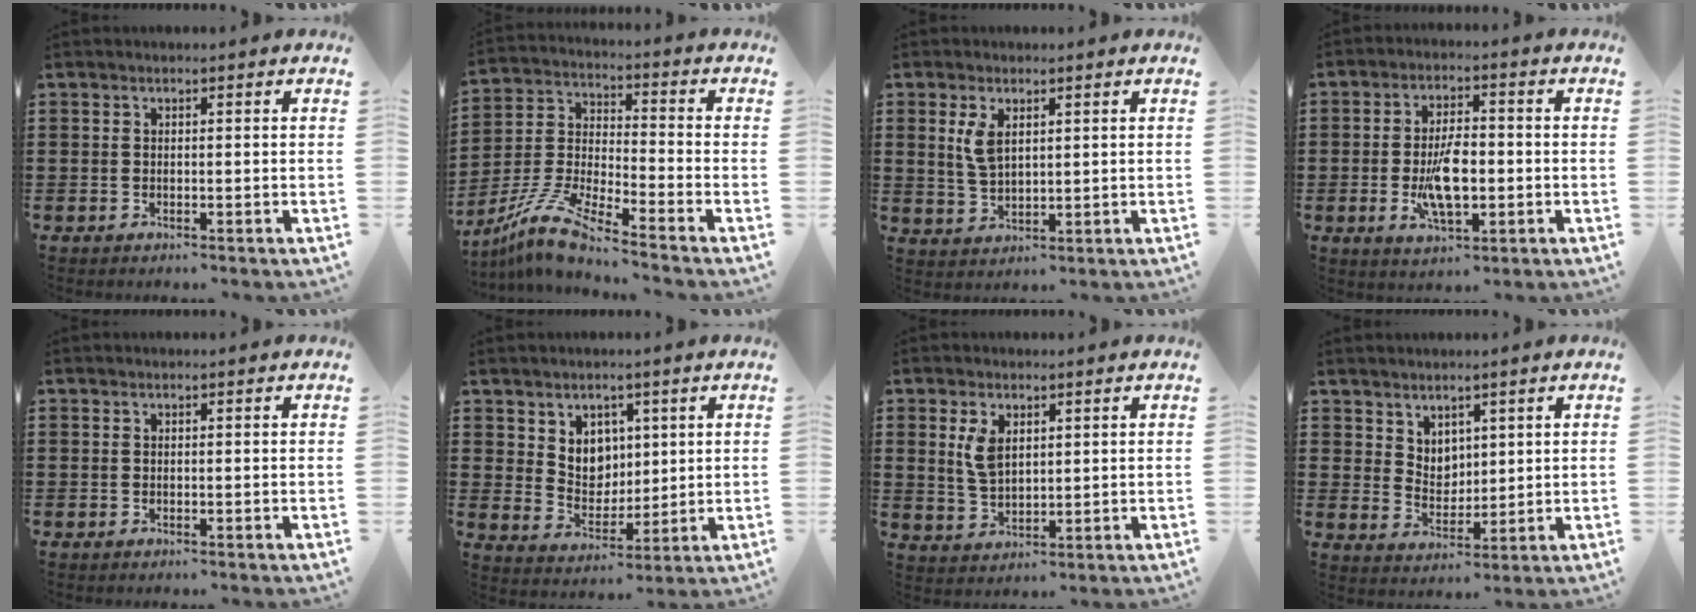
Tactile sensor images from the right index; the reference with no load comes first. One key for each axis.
{"total": 9.5, "fx": -8.2, "fy": 0.3, "fz": 4.7, "tx": -0.116, "ty": -0.003, "tz": -0.169}
{"total": 4.1, "fx": 1.6, "fy": 2.0, "fz": 3.1, "tx": -0.069, "ty": 0.006, "tz": 0.027}
{"total": 8.3, "fx": -1.5, "fy": 3.5, "fz": 7.3, "tx": -0.142, "ty": -0.006, "tz": -0.031}
{"total": 0.0}
{"total": 5.6, "fx": 2.9, "fy": 4.6, "fz": 1.4, "tx": -0.036, "ty": -0.004, "tz": 0.050}
{"total": 4.7, "fx": 1.9, "fy": 2.7, "fz": 3.4, "tx": -0.076, "ty": 0.008, "tz": 0.033}
{"total": 4.2, "fx": 3.2, "fy": 2.7, "fz": 0.4, "tx": -0.022, "ty": 0.002, "tz": 0.060}